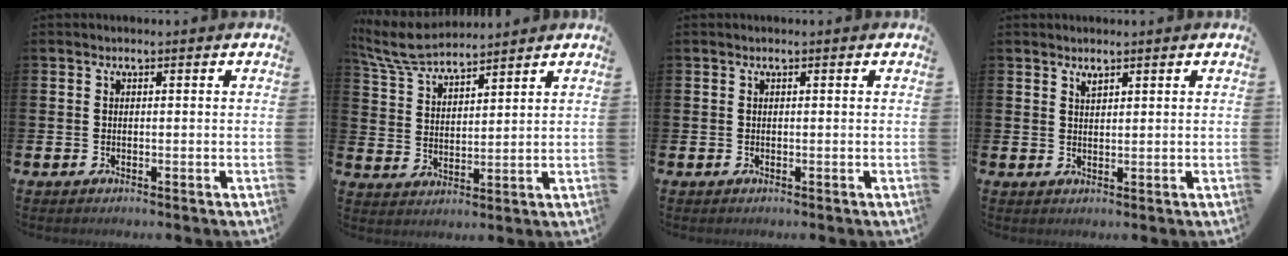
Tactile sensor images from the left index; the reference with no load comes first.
{"total": 6.8, "force": [6.5, 1.3, 1.7], "torque": [-0.063, -0.025, 0.120]}
{"total": 0.0}
{"total": 1.5, "force": [1.4, 0.4, 0.4], "torque": [0.001, -0.002, 0.023]}